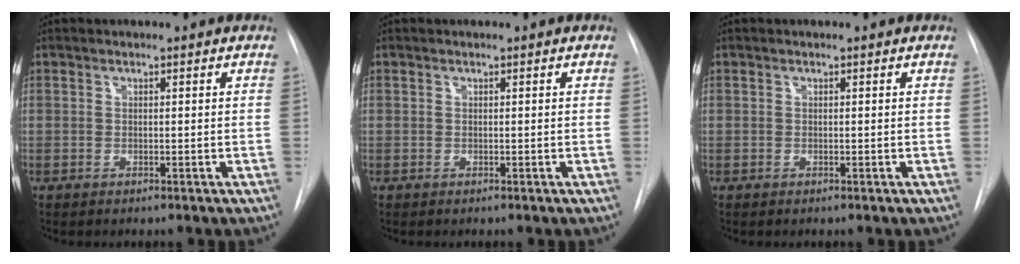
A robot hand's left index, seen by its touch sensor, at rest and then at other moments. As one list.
[{"total": 0.0}, {"total": 0.0}]